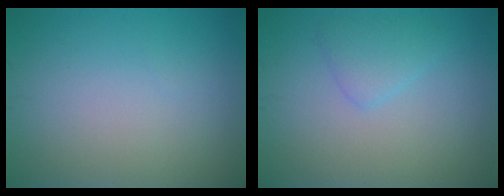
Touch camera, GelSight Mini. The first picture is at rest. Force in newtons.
{"total": 1.8, "press": 1.8, "slide": 0.2}